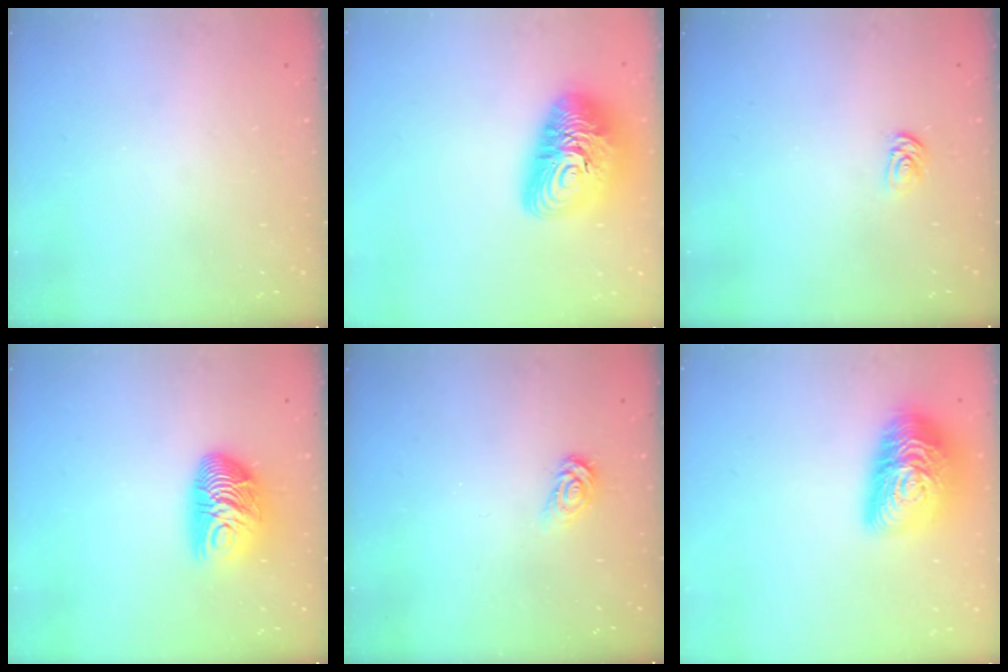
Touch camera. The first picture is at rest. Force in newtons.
{"total": 17.8, "press": 17.7, "slide": 1.3}
{"total": 2.0, "press": 2.0, "slide": 0.3}
{"total": 12.4, "press": 12.4, "slide": 1.0}
{"total": 3.0, "press": 2.9, "slide": 0.3}
{"total": 19.9, "press": 19.9, "slide": 0.7}